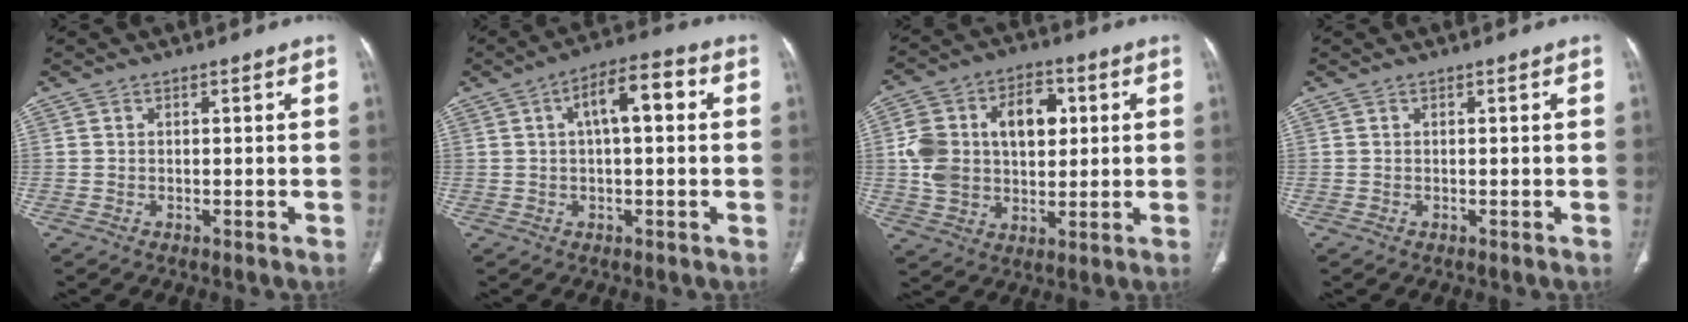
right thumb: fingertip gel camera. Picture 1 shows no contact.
{"total": 8.9, "force": [1.9, 3.5, 8.0], "torque": [-0.124, 0.028, 0.021]}
{"total": 16.4, "force": [2.8, 11.3, 11.6], "torque": [-0.179, 0.018, 0.052]}
{"total": 0.0}